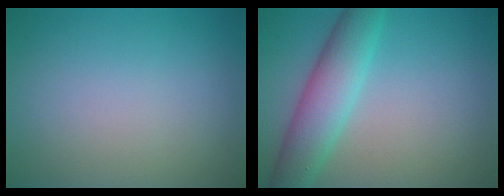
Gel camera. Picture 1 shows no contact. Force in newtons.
{"total": 5.3, "press": 5.3, "slide": 0.2}